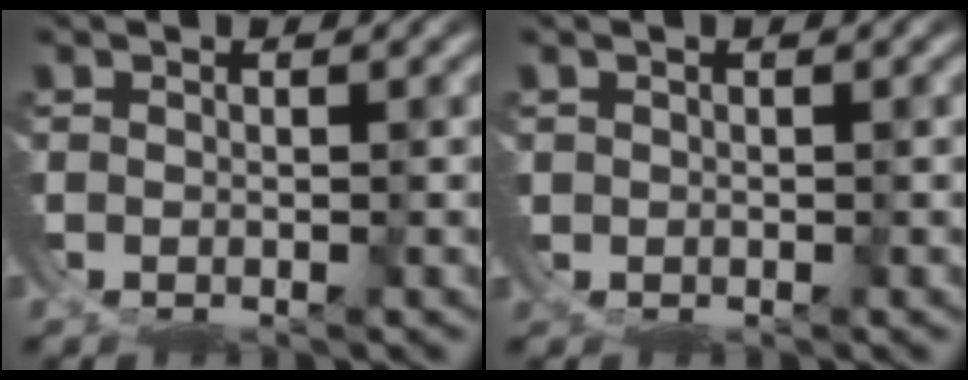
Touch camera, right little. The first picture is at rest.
{"total": 0.9, "force": [0.2, 0.8, -0.4], "torque": [0.001, -0.001, 0.006]}